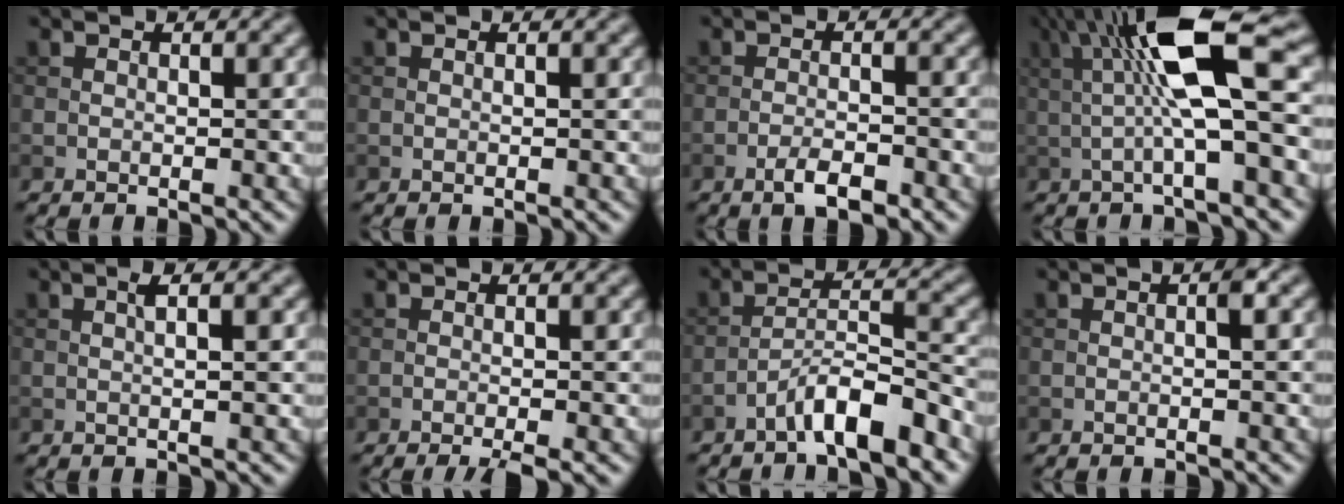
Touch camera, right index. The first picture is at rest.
{"total": 0.0}
{"total": 2.6, "force": [-1.6, 0.6, 1.9], "torque": [-0.036, 0.001, -0.032]}
{"total": 10.3, "force": [2.1, 2.2, 9.8], "torque": [-0.161, 0.011, 0.032]}
{"total": 1.9, "force": [0.5, 0.3, 1.8], "torque": [-0.025, 0.005, 0.007]}
{"total": 2.0, "force": [-1.2, 0.2, 1.6], "torque": [-0.026, -0.003, -0.023]}
{"total": 5.0, "force": [-3.5, 0.8, 3.4], "torque": [-0.058, 0.014, -0.065]}
{"total": 1.2, "force": [0.1, 0.1, 1.2], "torque": [-0.021, 0.002, 0.001]}